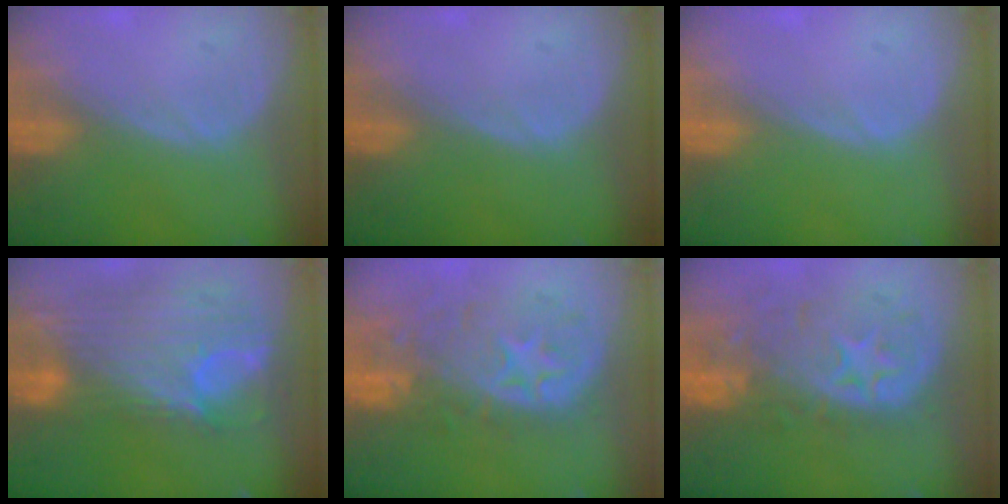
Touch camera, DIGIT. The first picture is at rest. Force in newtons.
{"total": 0.0}
{"total": 0.0}
{"total": 12.2, "press": 10.3, "slide": 6.5}
{"total": 11.0, "press": 9.7, "slide": 5.2}
{"total": 11.4, "press": 9.8, "slide": 5.7}